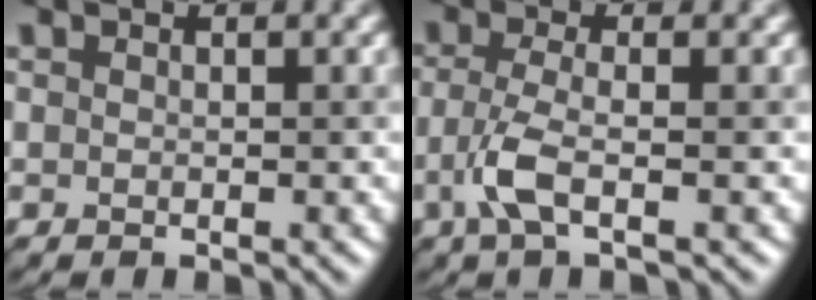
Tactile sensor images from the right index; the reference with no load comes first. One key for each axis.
{"total": 3.3, "fx": -1.1, "fy": 0.8, "fz": 2.9, "tx": -0.072, "ty": -0.001, "tz": -0.028}